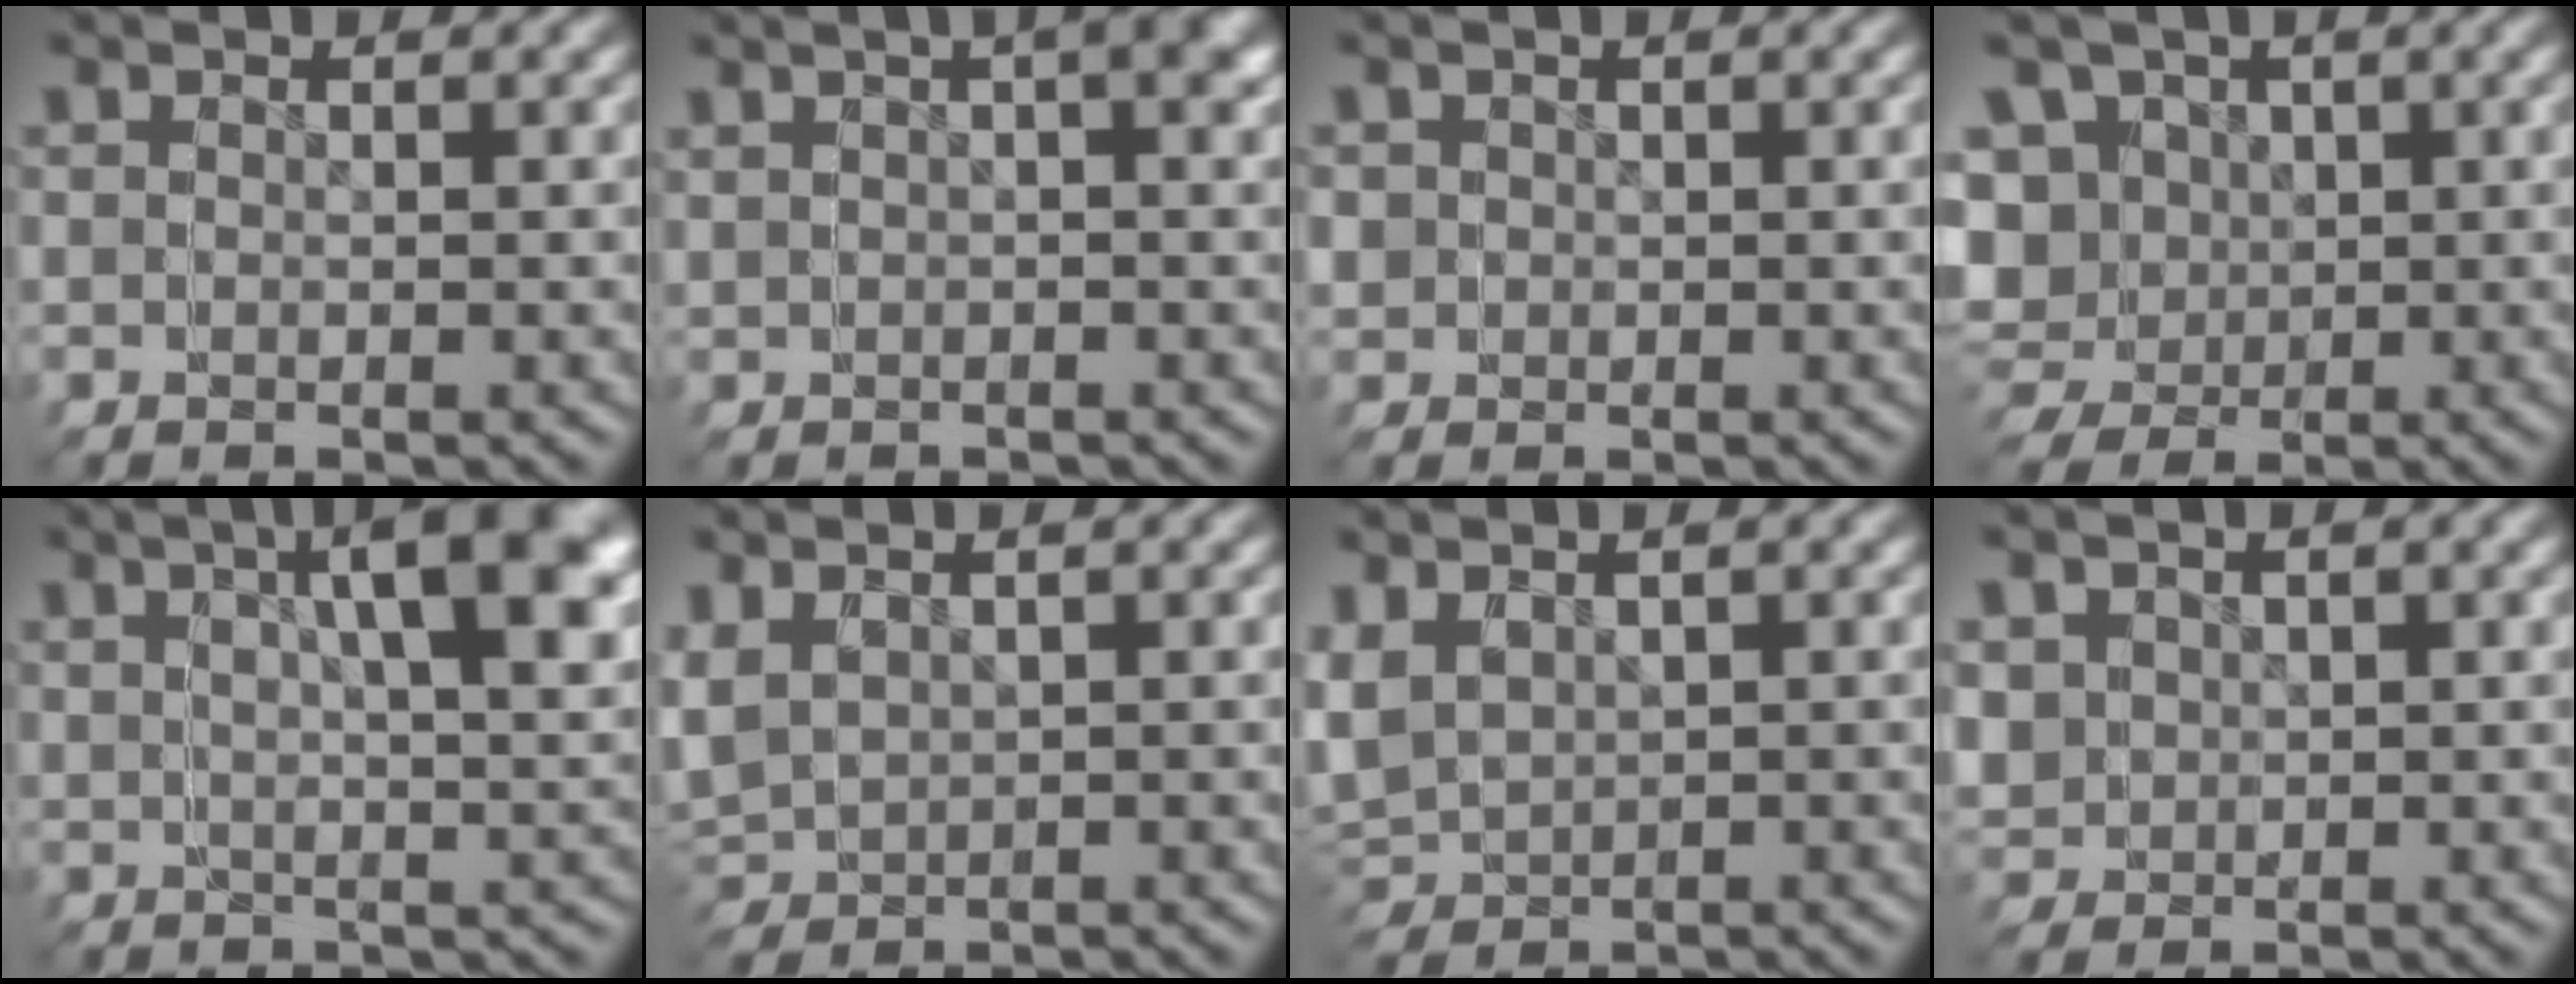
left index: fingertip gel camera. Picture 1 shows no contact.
{"total": 2.4, "force": [0.4, 0.8, 2.3], "torque": [-0.039, 0.005, 0.008]}
{"total": 2.5, "force": [0.3, 2.5, -0.1], "torque": [-0.002, -0.017, 0.010]}
{"total": 11.4, "force": [-0.2, 10.9, 3.3], "torque": [-0.104, -0.050, 0.006]}
{"total": 4.8, "force": [2.1, 0.6, 4.3], "torque": [-0.044, 0.029, 0.024]}
{"total": 4.7, "force": [-0.1, 4.5, 1.6], "torque": [-0.064, -0.019, 0.012]}
{"total": 5.8, "force": [-0.3, 5.5, 1.8], "torque": [-0.073, -0.025, 0.008]}
{"total": 4.7, "force": [0.7, 4.7, 0.0], "torque": [-0.032, -0.025, 0.019]}